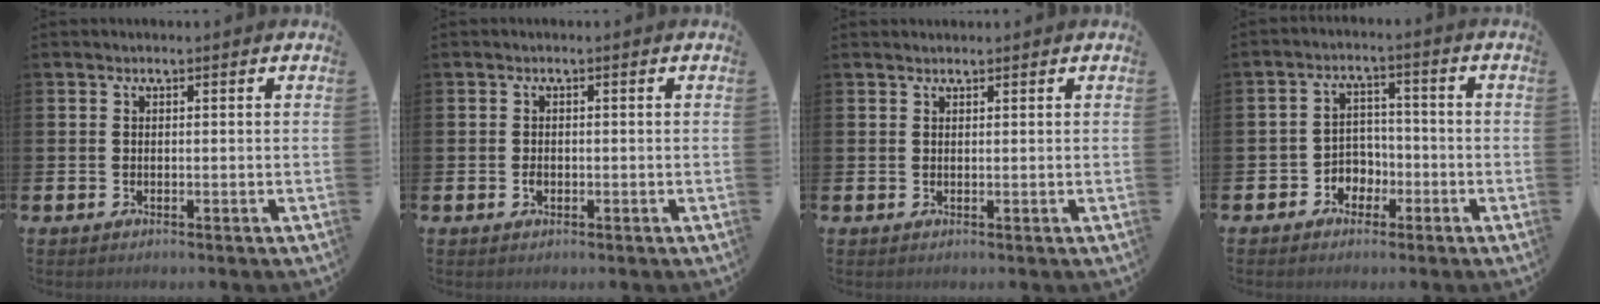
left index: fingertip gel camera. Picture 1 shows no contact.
{"total": 1.0, "force": [-0.4, 0.7, 0.5], "torque": [-0.007, 0.002, -0.010]}
{"total": 0.7, "force": [0.7, 0.2, 0.0], "torque": [0.012, -0.004, 0.010]}
{"total": 3.5, "force": [-1.9, 2.9, 0.5], "torque": [-0.025, 0.002, -0.045]}